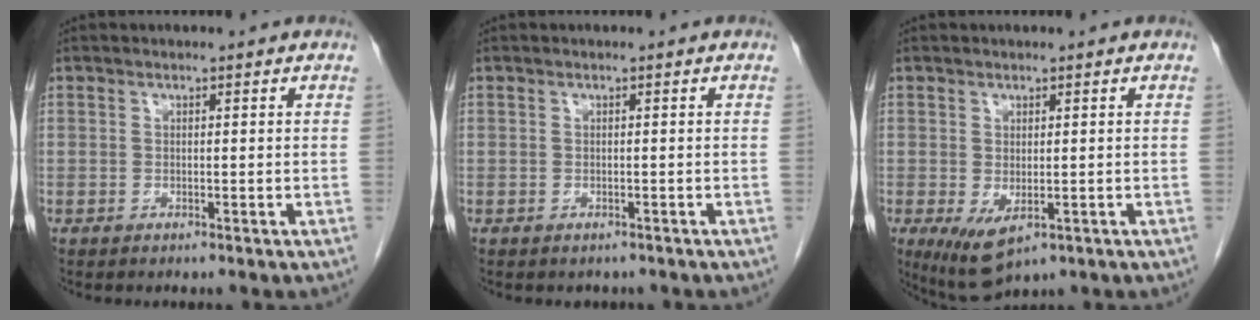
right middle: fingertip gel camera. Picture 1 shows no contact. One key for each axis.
{"total": 1.1, "fx": -0.9, "fy": 0.6, "fz": 0.1, "tx": -0.005, "ty": 0.000, "tz": -0.012}
{"total": 5.5, "fx": -1.8, "fy": 2.5, "fz": 4.6, "tx": -0.077, "ty": -0.019, "tz": -0.014}